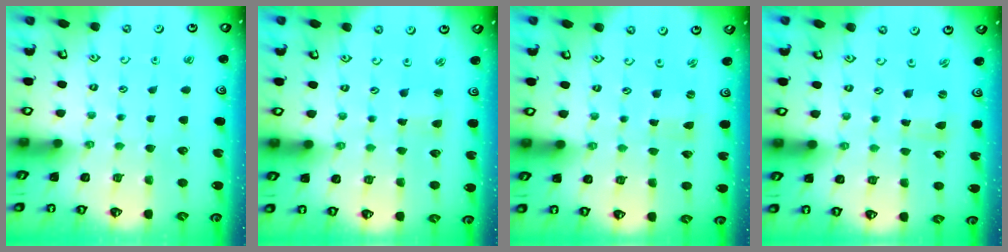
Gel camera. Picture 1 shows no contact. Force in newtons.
{"total": 1.9, "press": 1.8, "slide": 0.4}
{"total": 0.0}
{"total": 0.0}